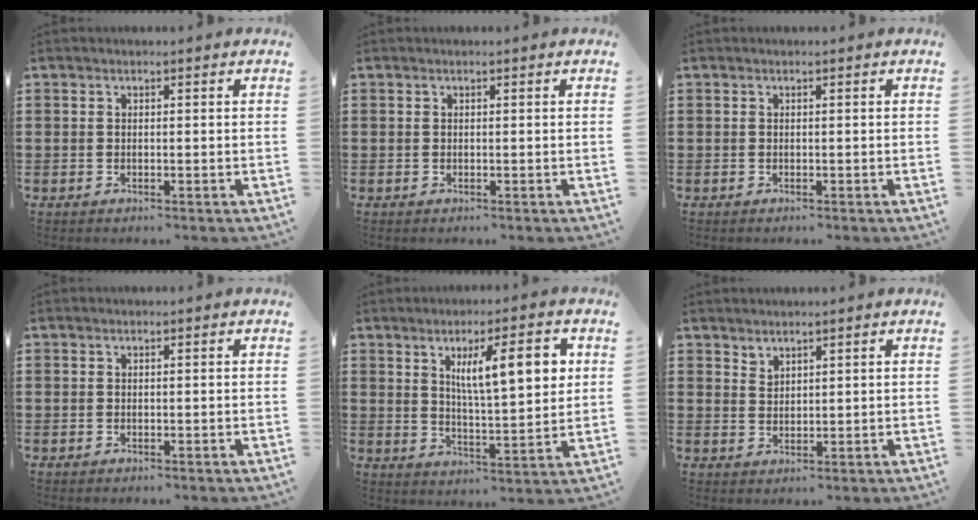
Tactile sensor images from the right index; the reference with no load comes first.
{"total": 0.0}
{"total": 0.0}
{"total": 0.0}
{"total": 10.0, "force": [3.4, 2.8, 9.0], "torque": [-0.152, 0.001, 0.052]}
{"total": 1.9, "force": [1.8, 0.6, -0.2], "torque": [-0.001, 0.002, 0.036]}